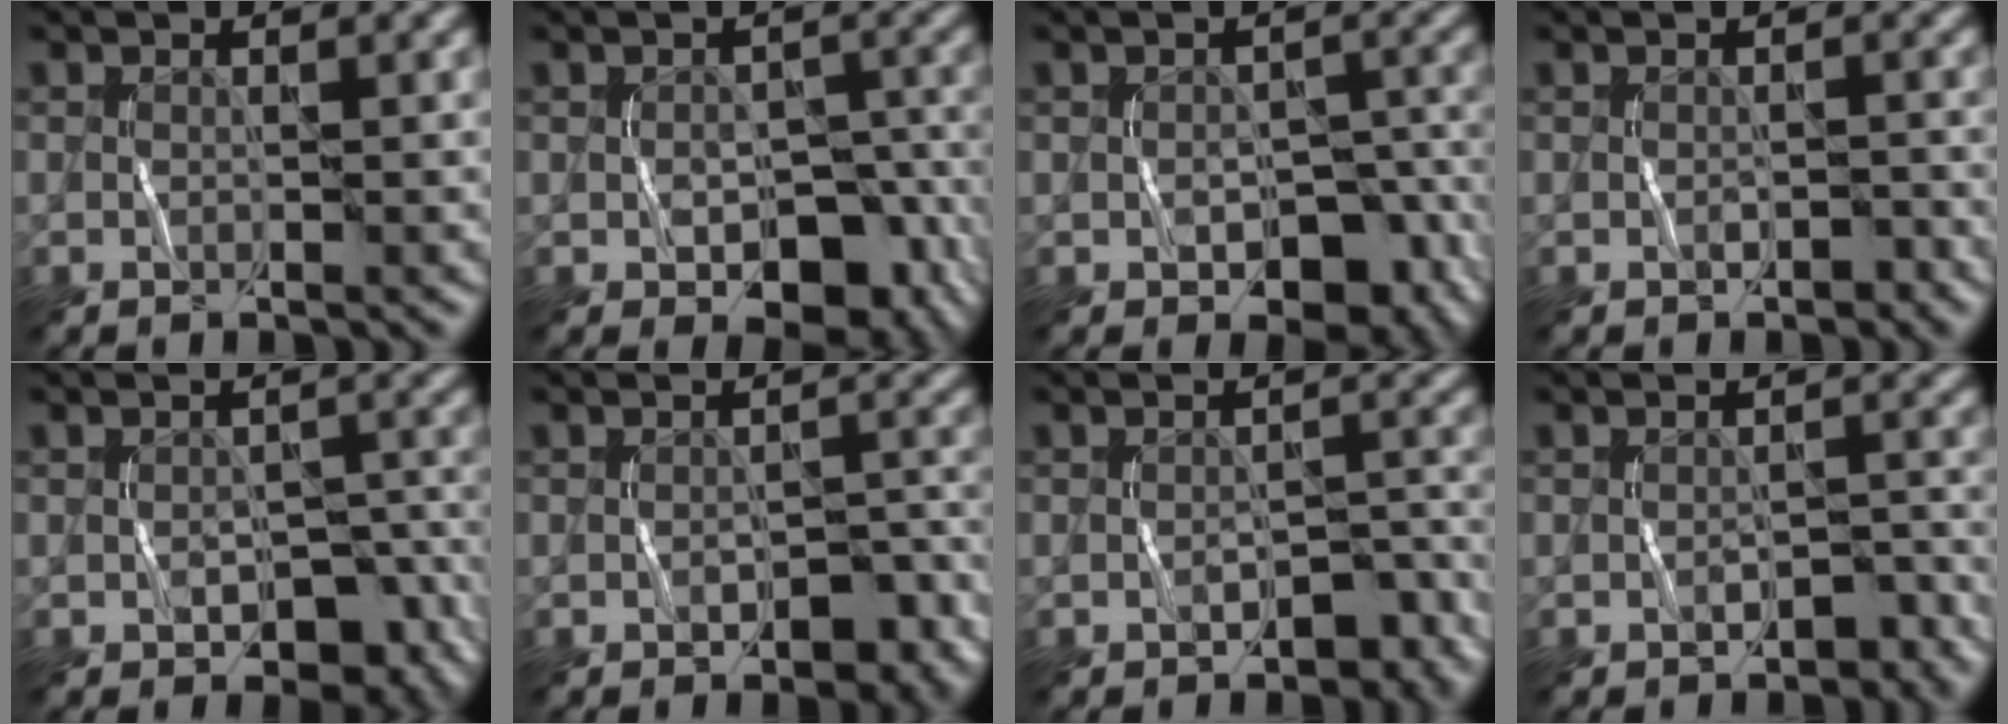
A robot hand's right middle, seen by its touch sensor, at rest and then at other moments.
{"total": 6.0, "force": [-2.4, 3.9, 3.9], "torque": [-0.045, -0.009, -0.028]}
{"total": 6.5, "force": [-2.8, 4.3, 4.0], "torque": [-0.048, -0.009, -0.030]}
{"total": 1.0, "force": [-0.6, 0.7, 0.5], "torque": [-0.008, -0.001, -0.006]}
{"total": 5.9, "force": [-2.6, 3.9, 3.5], "torque": [-0.042, -0.009, -0.029]}
{"total": 3.4, "force": [-1.7, 2.1, 2.1], "torque": [-0.027, -0.002, -0.017]}
{"total": 3.3, "force": [-2.0, 2.0, 1.8], "torque": [-0.019, 0.000, -0.023]}
{"total": 2.1, "force": [-1.2, 1.2, 1.1], "torque": [-0.015, 0.001, -0.012]}